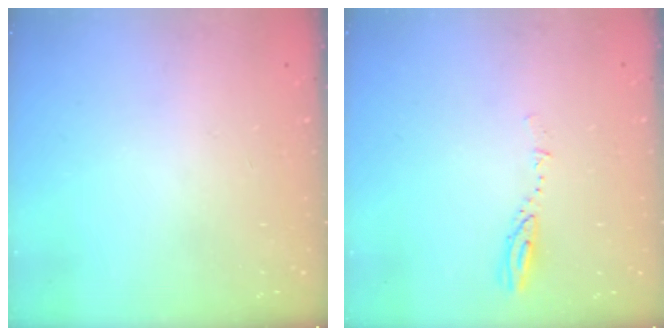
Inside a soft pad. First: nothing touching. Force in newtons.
{"total": 3.1, "press": 3.1, "slide": 0.4}